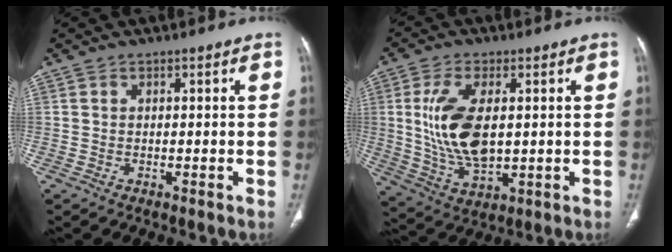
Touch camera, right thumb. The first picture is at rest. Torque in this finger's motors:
{"motor_torque": [-0.13, 0.75, 0.96, 0.62, 0.17]}